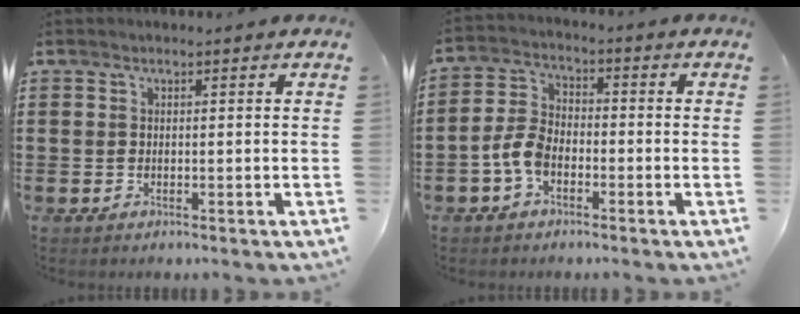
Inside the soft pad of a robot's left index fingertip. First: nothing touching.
{"total": 5.2, "force": [-2.4, 3.0, 3.6], "torque": [-0.097, 0.001, -0.052]}